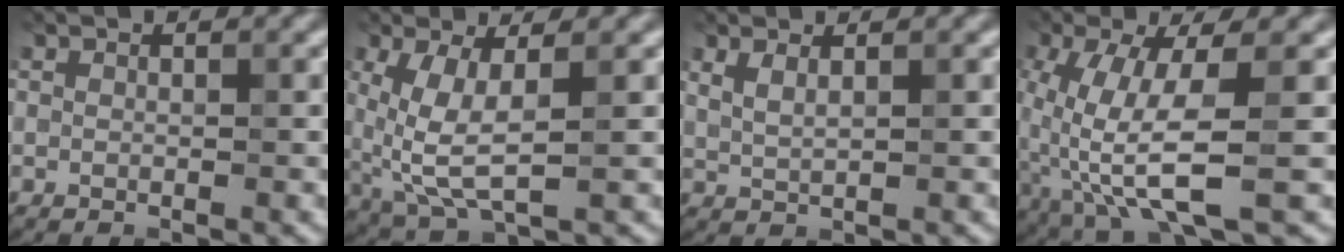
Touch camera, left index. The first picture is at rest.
{"total": 5.6, "force": [0.1, 2.1, 5.2], "torque": [-0.131, -0.015, 0.007]}
{"total": 1.3, "force": [0.7, 0.3, 1.1], "torque": [-0.028, -0.004, 0.015]}
{"total": 7.4, "force": [-1.5, 2.1, 7.0], "torque": [-0.164, -0.009, -0.028]}